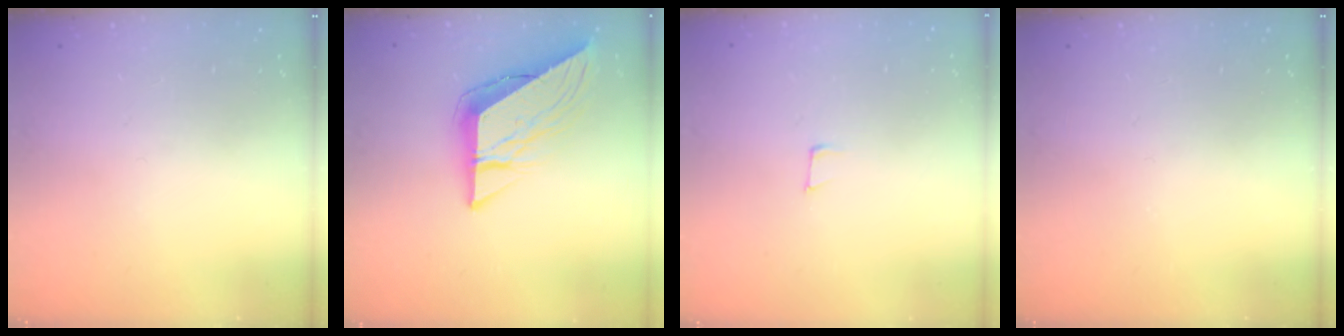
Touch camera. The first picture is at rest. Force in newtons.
{"total": 12.1, "press": 12.0, "slide": 1.3}
{"total": 4.1, "press": 4.0, "slide": 1.1}
{"total": 0.0}